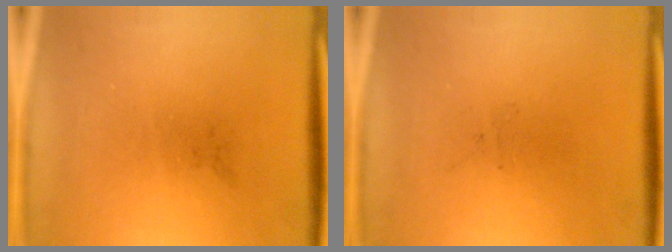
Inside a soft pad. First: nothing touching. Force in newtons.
{"total": 0.0}